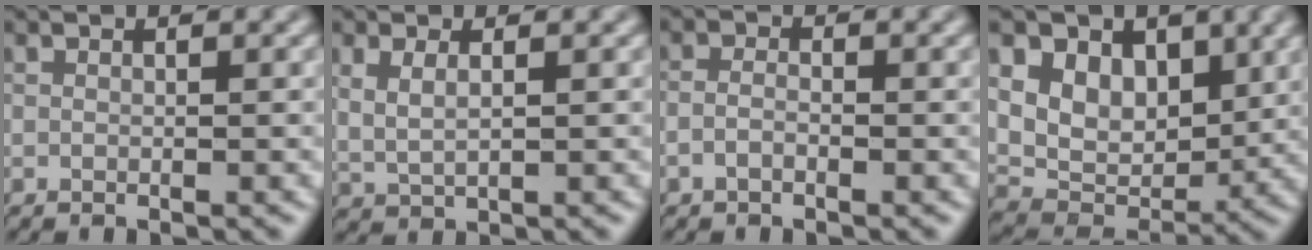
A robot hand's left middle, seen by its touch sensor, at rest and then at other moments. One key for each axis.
{"total": 2.0, "fx": 0.8, "fy": 0.9, "fz": 1.6, "tx": -0.037, "ty": -0.006, "tz": 0.023}
{"total": 1.2, "fx": -0.6, "fy": 0.6, "fz": 0.8, "tx": -0.018, "ty": 0.001, "tz": -0.016}
{"total": 7.0, "fx": 2.8, "fy": 5.1, "fz": 3.9, "tx": -0.069, "ty": -0.014, "tz": 0.044}